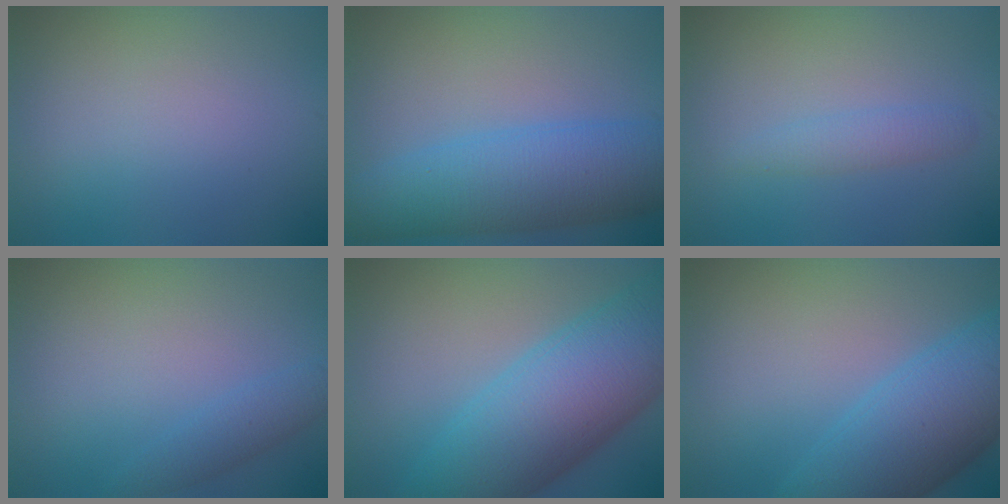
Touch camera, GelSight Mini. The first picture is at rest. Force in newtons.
{"total": 8.6, "press": 8.6, "slide": 0.3}
{"total": 1.6, "press": 1.6, "slide": 0.2}
{"total": 2.0, "press": 2.0, "slide": 0.0}
{"total": 11.9, "press": 11.9, "slide": 0.3}
{"total": 9.4, "press": 9.4, "slide": 0.3}